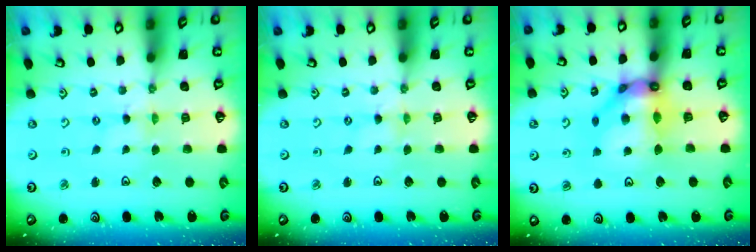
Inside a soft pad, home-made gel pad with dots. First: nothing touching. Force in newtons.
{"total": 0.0}
{"total": 12.9, "press": 12.7, "slide": 1.9}